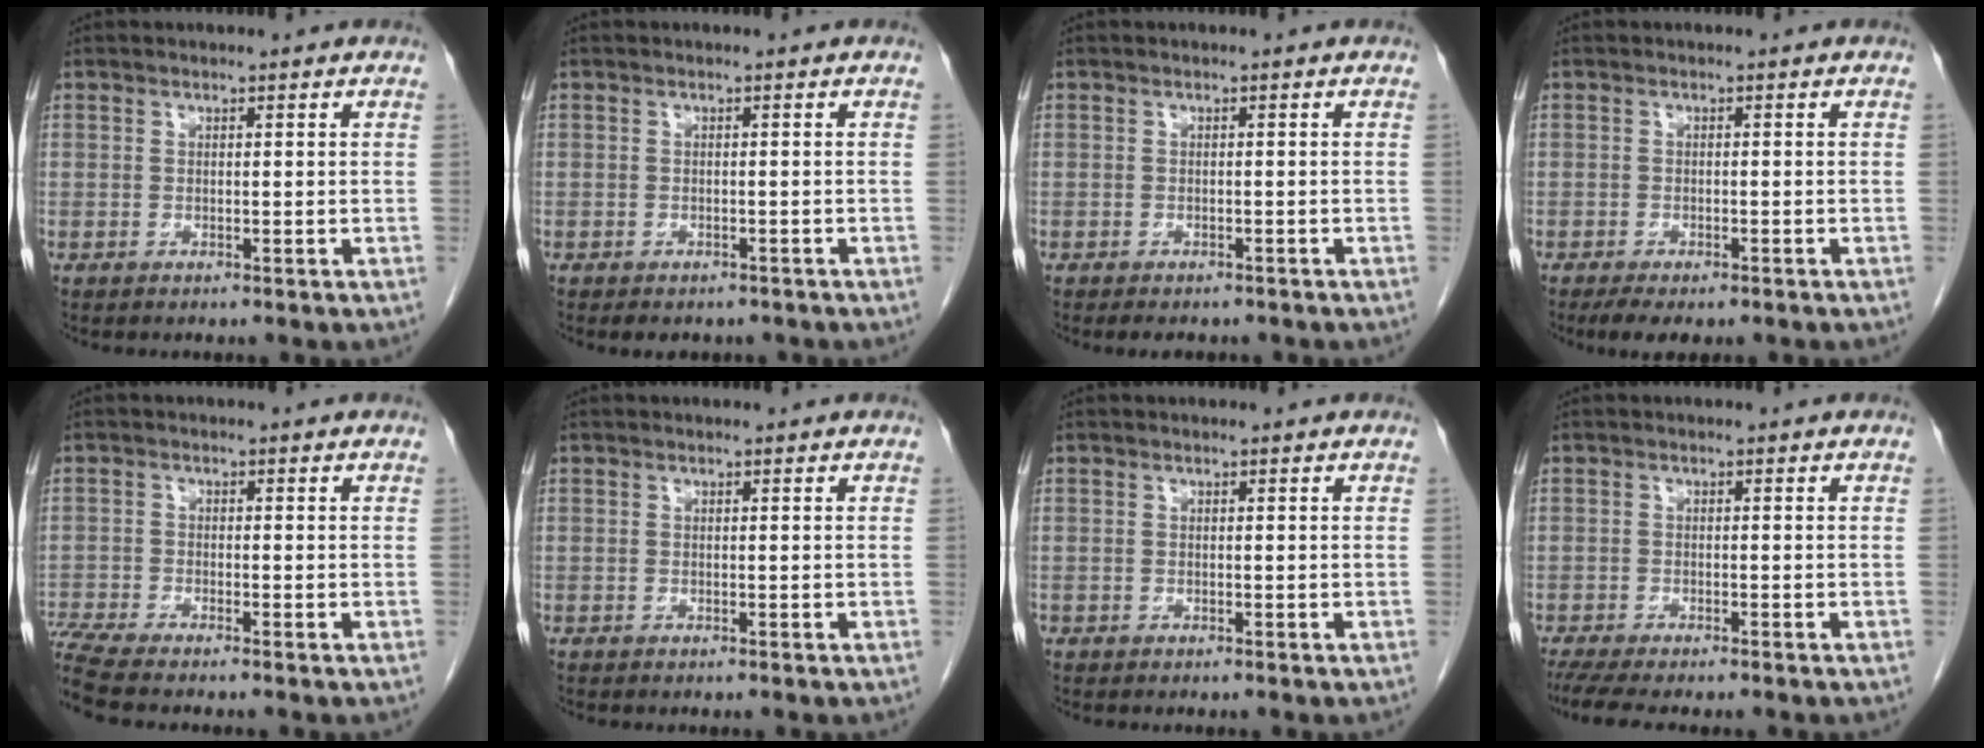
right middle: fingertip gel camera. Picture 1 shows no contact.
{"total": 4.2, "force": [-3.5, 1.9, 1.4], "torque": [-0.013, -0.001, -0.038]}
{"total": 4.2, "force": [-3.5, 1.6, 1.6], "torque": [-0.017, -0.005, -0.040]}
{"total": 4.8, "force": [-3.6, 1.6, 2.8], "torque": [-0.045, -0.011, -0.050]}
{"total": 6.0, "force": [-5.4, -0.7, 2.3], "torque": [-0.055, -0.013, -0.104]}
{"total": 0.0}
{"total": 0.0}
{"total": 7.1, "force": [-5.9, 1.1, 3.8], "torque": [-0.056, -0.011, -0.092]}